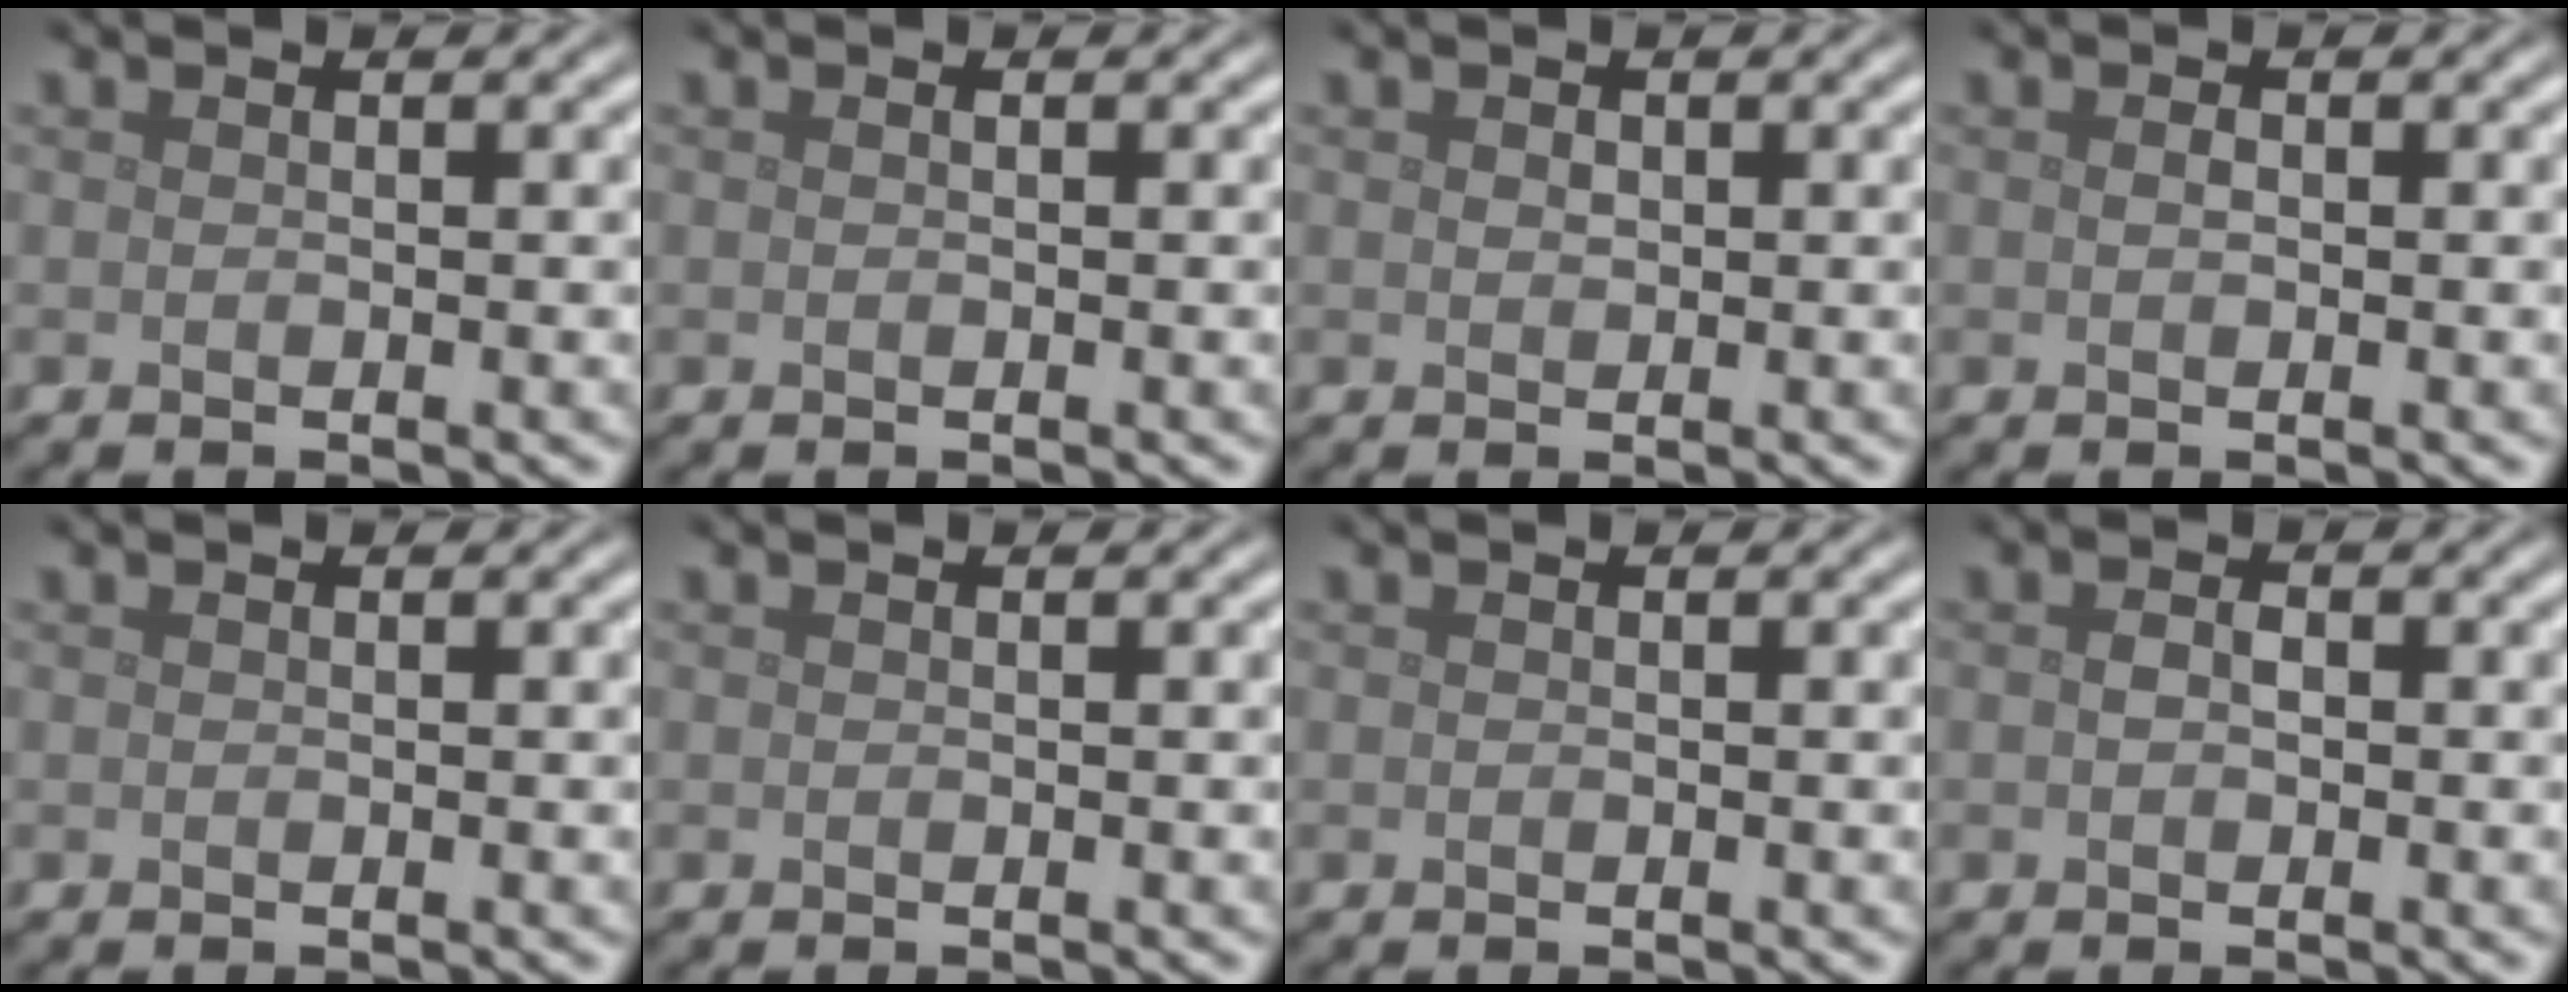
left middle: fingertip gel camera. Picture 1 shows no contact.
{"total": 0.0}
{"total": 0.6, "force": [0.2, 0.5, 0.4], "torque": [-0.009, -0.001, 0.004]}
{"total": 0.7, "force": [0.0, 0.4, 0.5], "torque": [-0.013, 0.000, 0.001]}
{"total": 0.0}
{"total": 0.0}
{"total": 0.0}
{"total": 1.2, "force": [-0.1, 0.8, 0.9], "torque": [-0.017, 0.001, -0.003]}